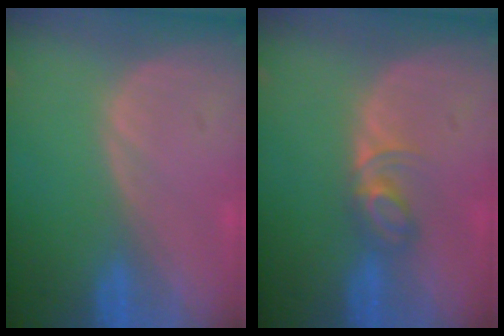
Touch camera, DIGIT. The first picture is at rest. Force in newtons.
{"total": 3.5, "press": 3.5, "slide": 0.4}